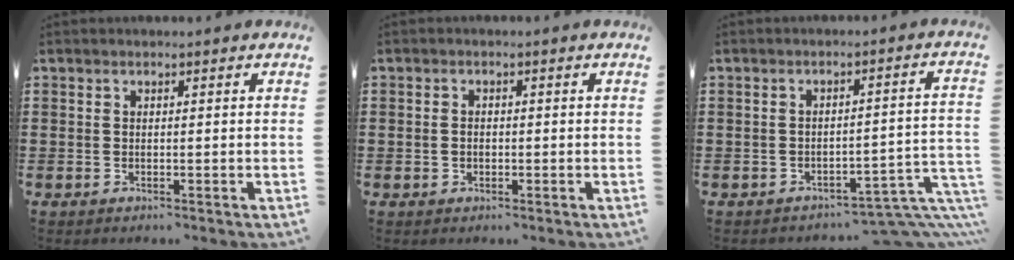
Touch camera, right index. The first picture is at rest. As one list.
[{"total": 1.1, "force": [-0.2, 0.8, 0.7], "torque": [-0.015, 0.004, -0.005]}, {"total": 5.0, "force": [-4.1, 0.8, 2.8], "torque": [-0.045, -0.003, -0.078]}]